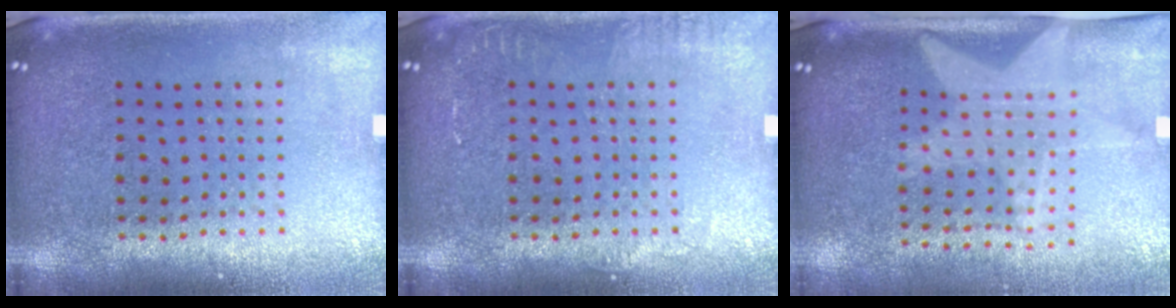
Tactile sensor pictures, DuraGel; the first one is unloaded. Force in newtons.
{"total": 1.0, "press": 1.0, "slide": 0.2}
{"total": 1.5, "press": 1.4, "slide": 0.5}